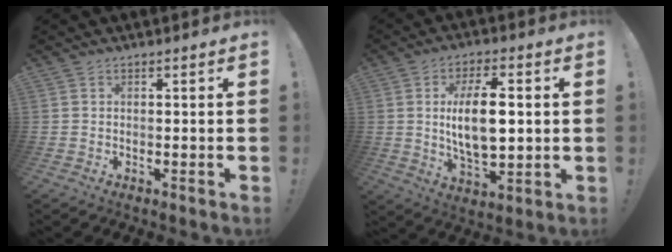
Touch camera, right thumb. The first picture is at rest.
{"total": 13.9, "force": [1.6, 6.1, 12.4], "torque": [-0.226, -0.007, 0.019]}